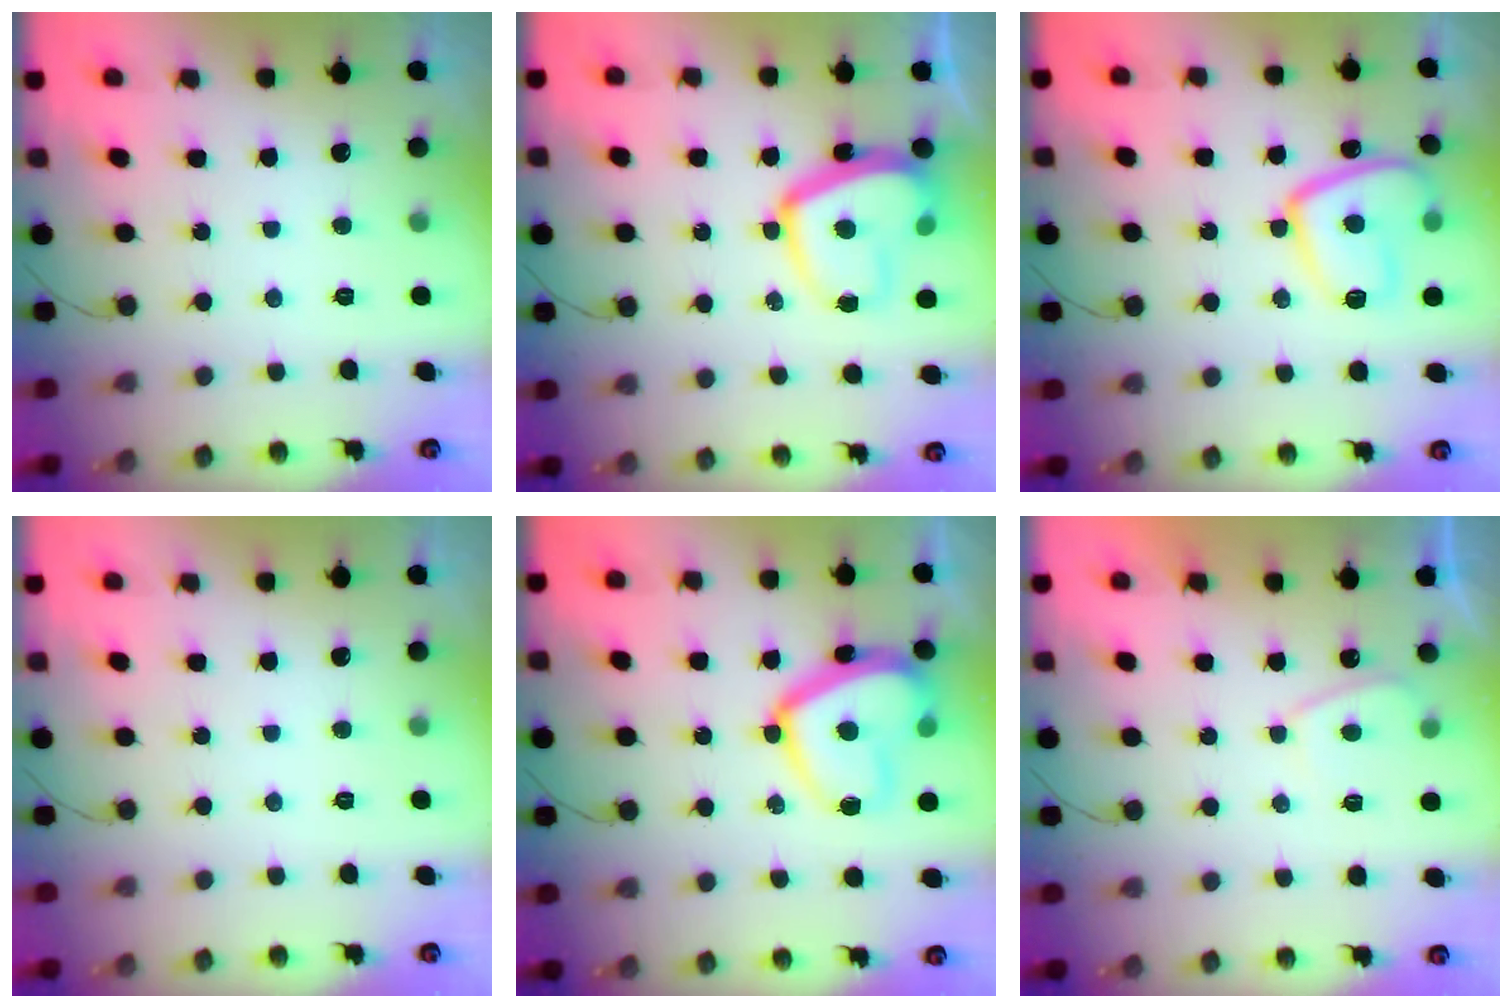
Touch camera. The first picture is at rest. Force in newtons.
{"total": 14.8, "press": 14.7, "slide": 1.4}
{"total": 15.2, "press": 15.1, "slide": 1.4}
{"total": 0.0}
{"total": 15.9, "press": 15.8, "slide": 1.6}
{"total": 2.5, "press": 2.4, "slide": 0.7}